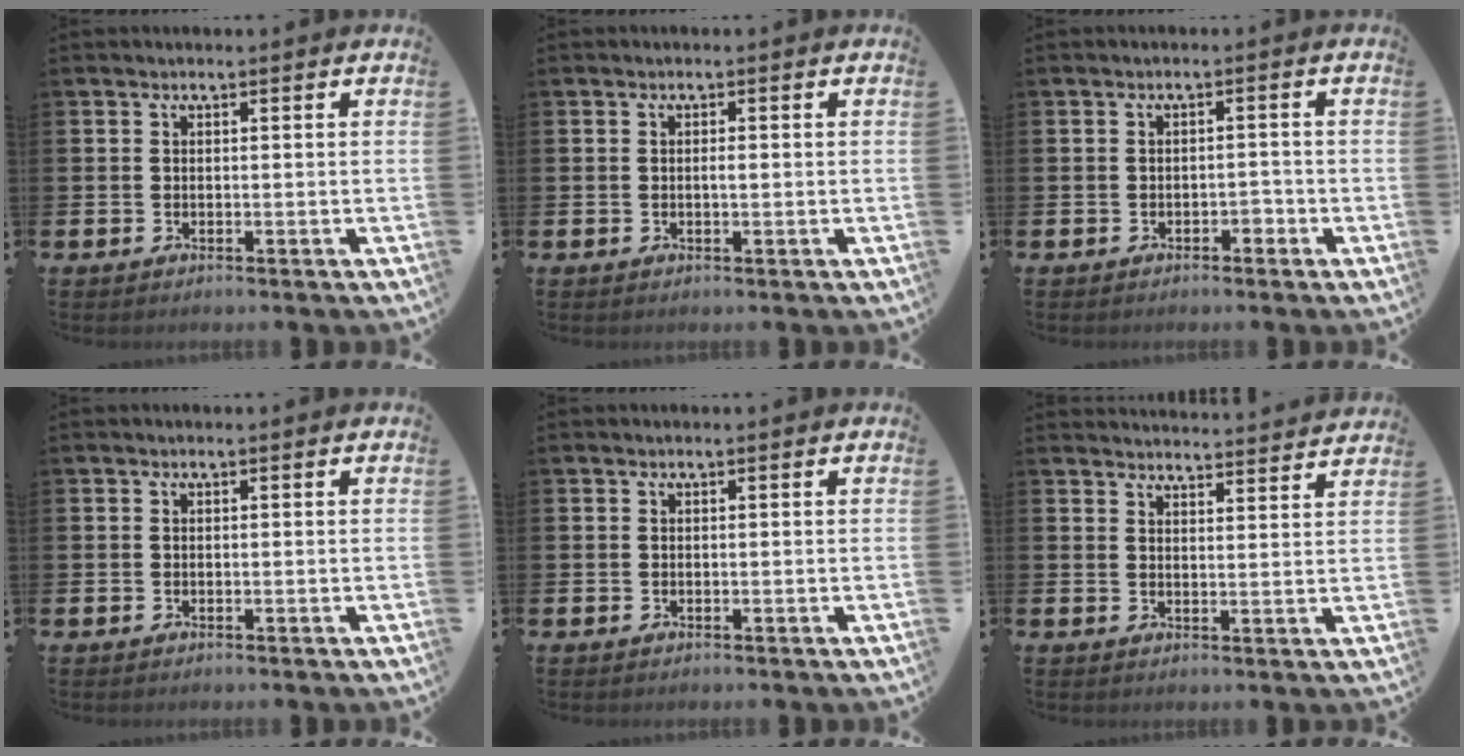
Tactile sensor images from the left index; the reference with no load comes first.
{"total": 0.8, "force": [0.0, 0.2, 0.7], "torque": [-0.010, -0.002, 0.000]}
{"total": 1.1, "force": [-0.9, 0.5, 0.4], "torque": [-0.012, 0.001, -0.020]}
{"total": 0.0}
{"total": 0.0}
{"total": 3.8, "force": [3.8, -0.2, -0.1], "torque": [-0.001, -0.030, 0.067]}